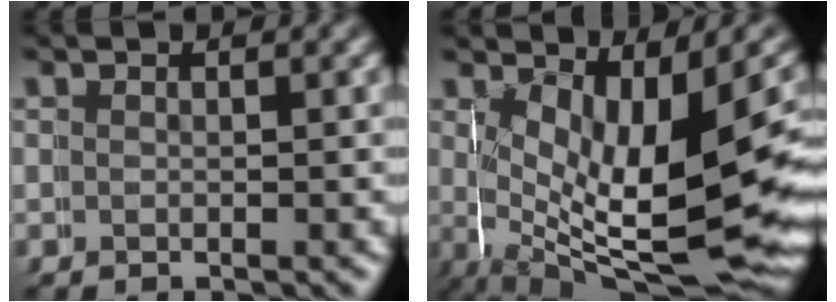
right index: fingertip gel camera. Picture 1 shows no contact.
{"total": 12.8, "force": [-0.6, 6.1, 11.2], "torque": [-0.188, -0.046, 0.015]}